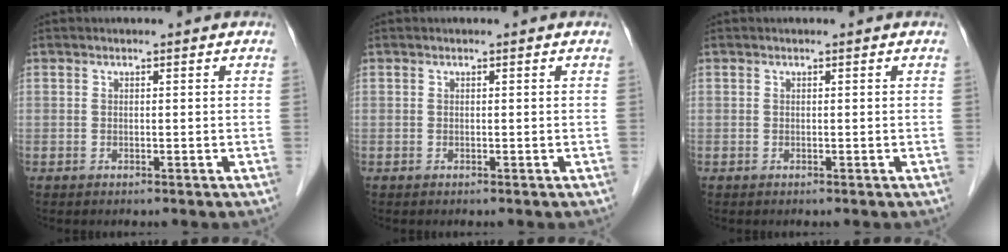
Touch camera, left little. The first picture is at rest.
{"total": 0.0}
{"total": 0.0}